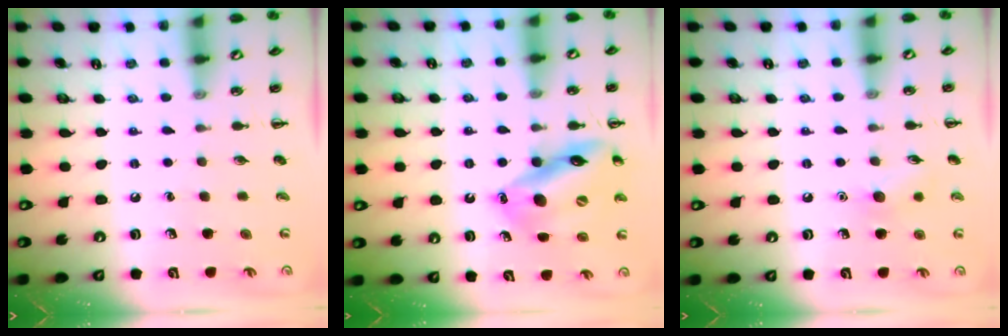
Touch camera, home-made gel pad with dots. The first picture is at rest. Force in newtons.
{"total": 15.9, "press": 15.6, "slide": 3.4}
{"total": 7.2, "press": 7.0, "slide": 1.9}